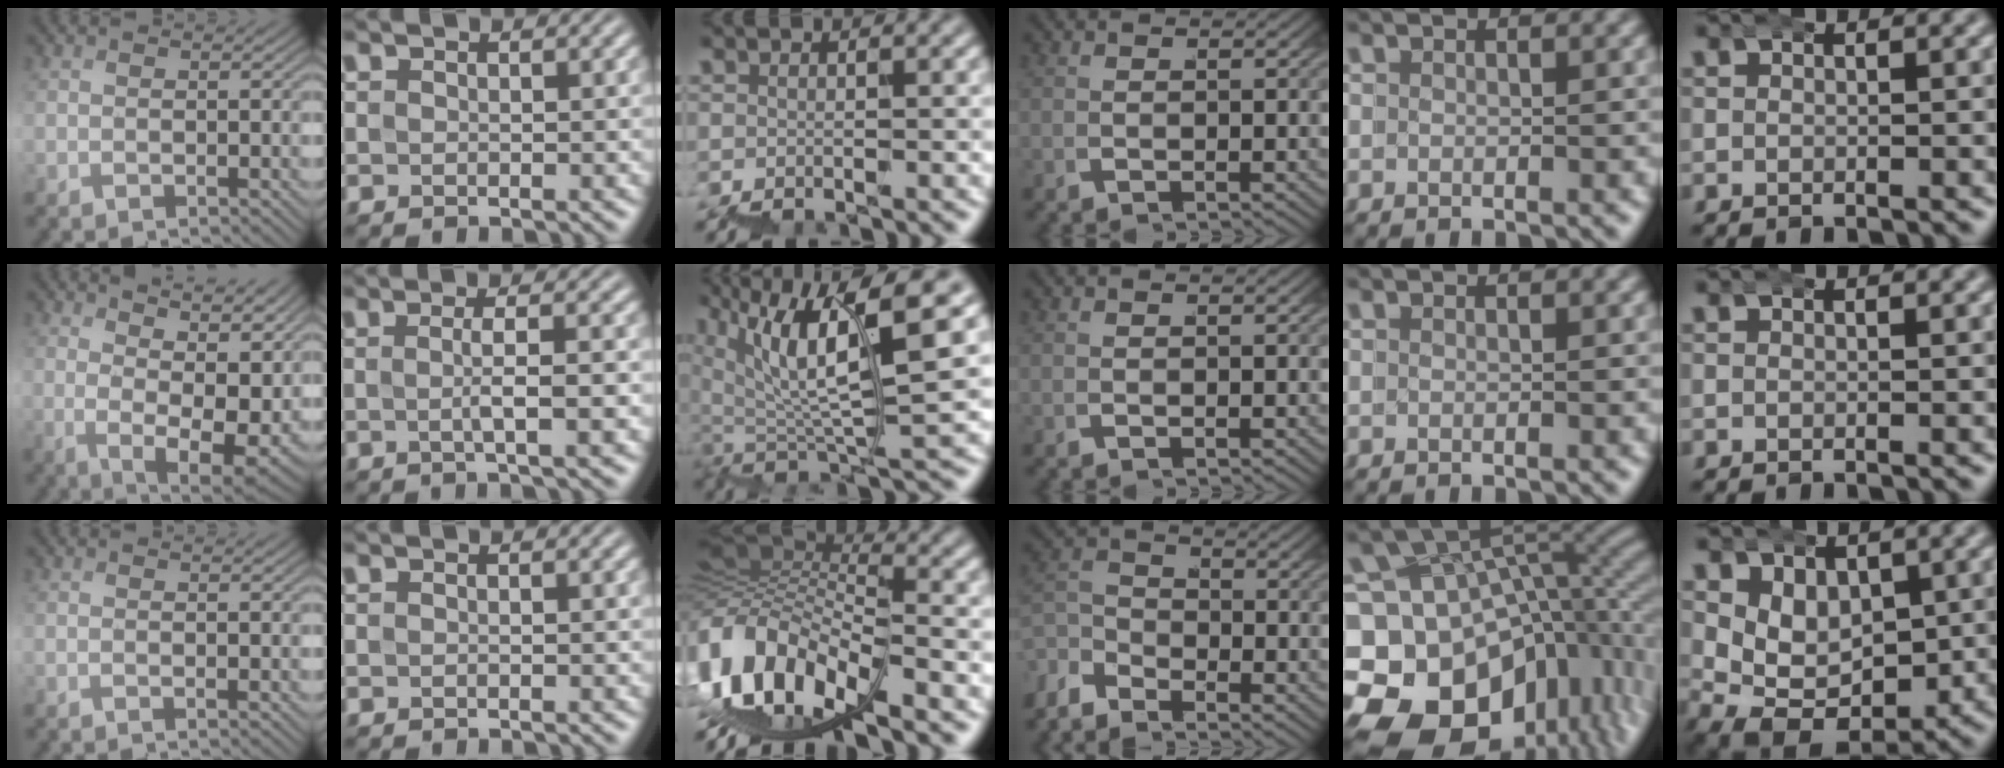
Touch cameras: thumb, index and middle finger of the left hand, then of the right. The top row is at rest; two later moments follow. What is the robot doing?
{"motion": "wrap", "object": "bubble wrap"}